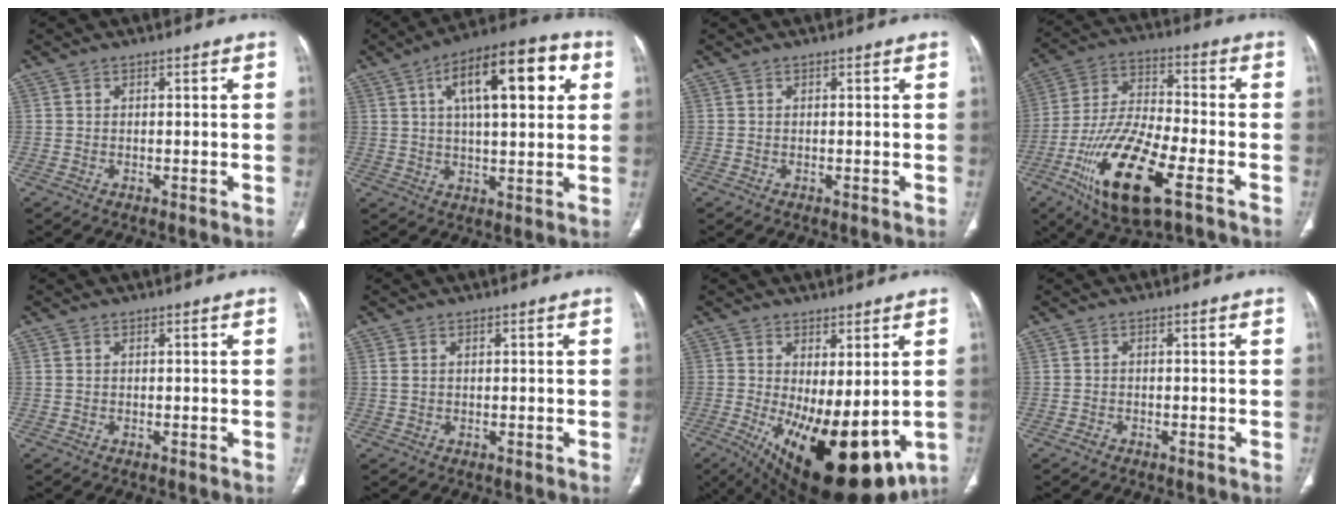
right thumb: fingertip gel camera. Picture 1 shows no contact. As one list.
[{"total": 17.3, "force": [5.5, 6.7, 15.0], "torque": [-0.201, 0.012, 0.076]}, {"total": 0.0}, {"total": 19.9, "force": [-8.8, 7.0, 16.4], "torque": [-0.323, 0.023, -0.153]}, {"total": 0.5, "force": [0.2, 0.3, 0.4], "torque": [-0.010, 0.010, 0.008]}, {"total": 1.5, "force": [0.5, 0.9, 1.0], "torque": [-0.030, 0.009, 0.019]}, {"total": 19.8, "force": [-4.2, 8.3, 17.5], "torque": [-0.251, -0.028, -0.034]}, {"total": 0.8, "force": [-0.5, 0.6, 0.2], "torque": [-0.005, 0.002, -0.013]}]